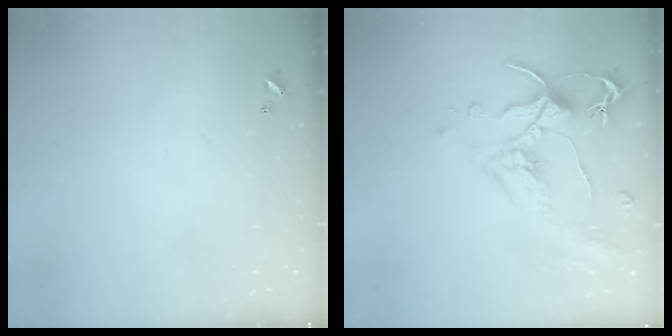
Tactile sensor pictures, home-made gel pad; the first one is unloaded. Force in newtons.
{"total": 1.5, "press": 1.0, "slide": 1.1}